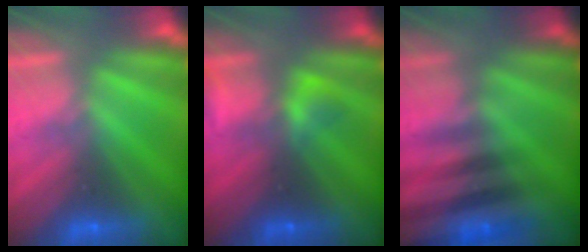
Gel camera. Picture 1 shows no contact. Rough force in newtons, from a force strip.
{"total": 2.3}
{"total": 2.9}